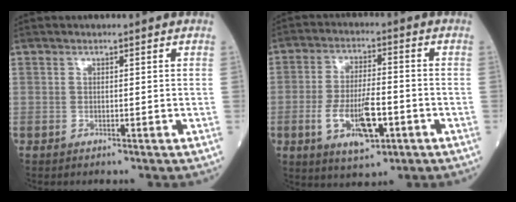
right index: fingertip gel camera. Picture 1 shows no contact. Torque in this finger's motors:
{"motor_torque": [0.26, -0.17, 0.26, 0.13]}